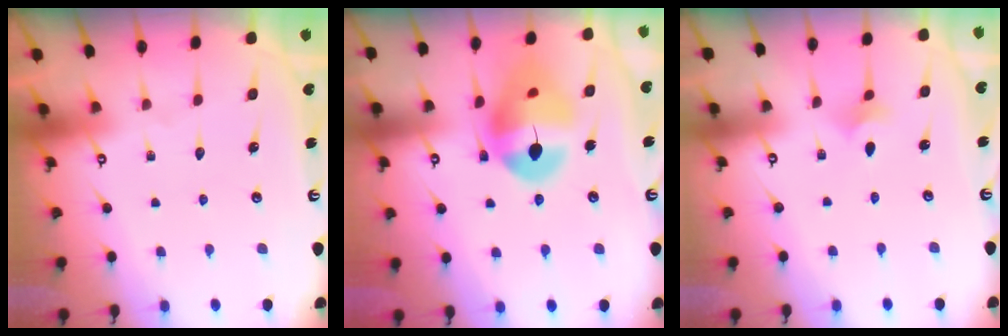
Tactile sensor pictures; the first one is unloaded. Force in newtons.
{"total": 15.8, "press": 15.6, "slide": 2.1}
{"total": 1.8, "press": 1.7, "slide": 0.5}